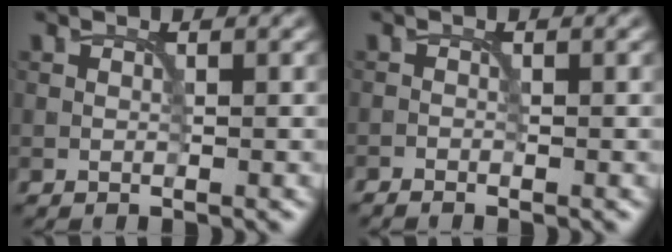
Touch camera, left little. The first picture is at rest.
{"total": 0.6, "force": [-0.6, 0.0, 0.1], "torque": [0.002, -0.001, -0.013]}